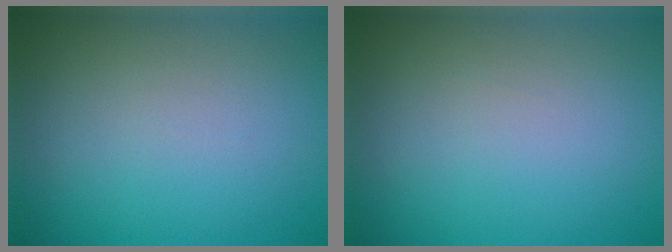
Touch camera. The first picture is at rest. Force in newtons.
{"total": 0.0}